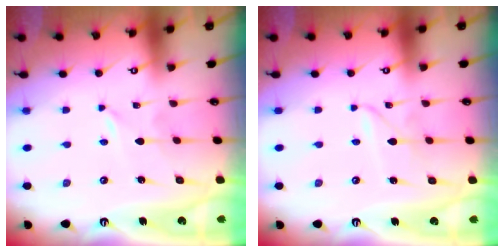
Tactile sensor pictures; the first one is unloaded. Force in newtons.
{"total": 1.9, "press": 1.9, "slide": 0.2}